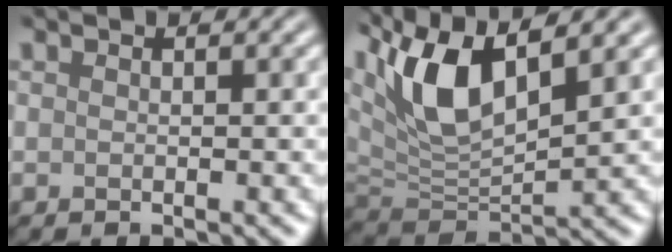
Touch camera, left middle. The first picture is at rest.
{"total": 8.9, "force": [4.4, 3.5, 6.9], "torque": [-0.150, 0.008, 0.079]}